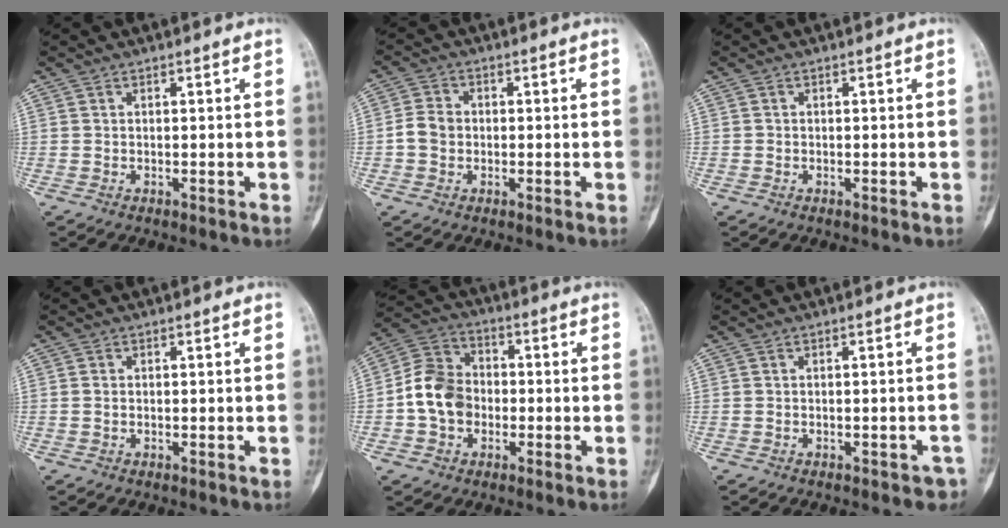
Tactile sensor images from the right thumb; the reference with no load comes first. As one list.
[{"total": 4.2, "force": [-0.5, 3.6, 2.2], "torque": [-0.034, 0.012, -0.015]}, {"total": 0.0}, {"total": 0.6, "force": [-0.1, 0.4, 0.4], "torque": [-0.008, 0.001, -0.003]}, {"total": 10.2, "force": [-1.6, 8.3, 5.7], "torque": [-0.092, 0.034, -0.042]}, {"total": 3.3, "force": [-2.5, 1.6, 1.2], "torque": [-0.006, 0.019, -0.023]}]